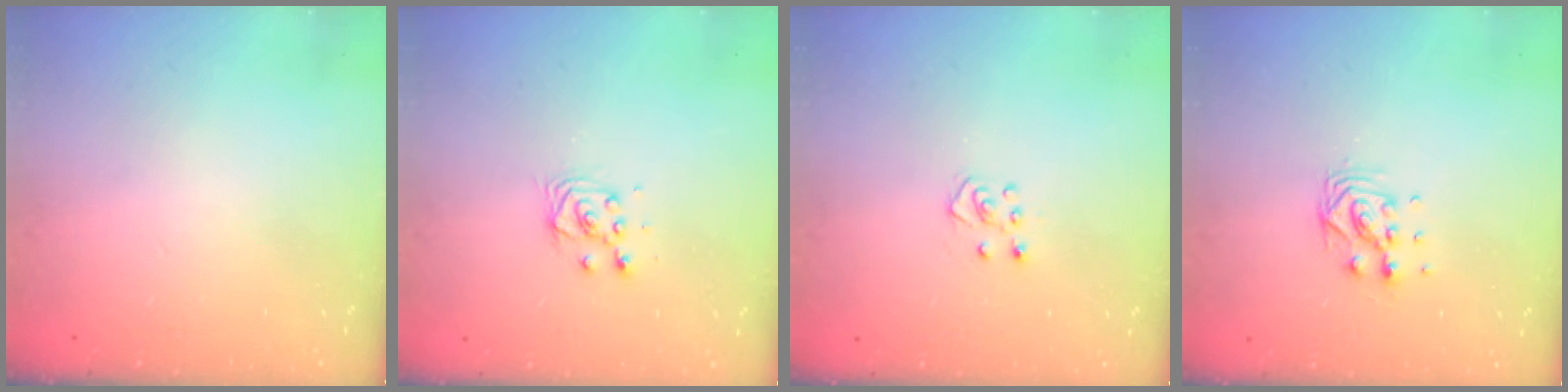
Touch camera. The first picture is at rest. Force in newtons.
{"total": 4.1, "press": 4.1, "slide": 0.3}
{"total": 3.8, "press": 3.8, "slide": 0.4}
{"total": 7.5, "press": 7.5, "slide": 0.6}